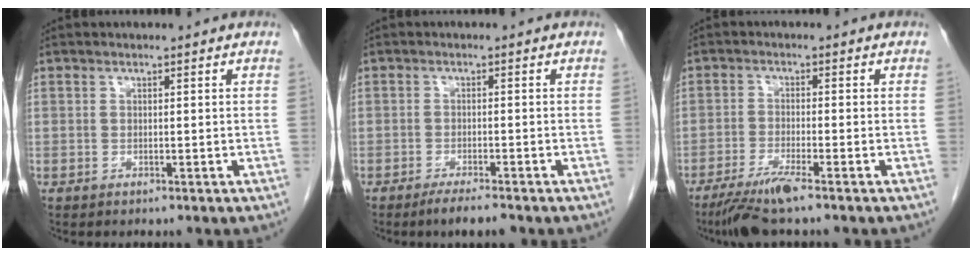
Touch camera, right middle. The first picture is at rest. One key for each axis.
{"total": 3.5, "fx": -2.8, "fy": 0.2, "fz": 2.2, "tx": -0.038, "ty": -0.006, "tz": -0.047}
{"total": 5.9, "fx": -4.3, "fy": -0.3, "fz": 4.0, "tx": -0.078, "ty": -0.018, "tz": -0.084}